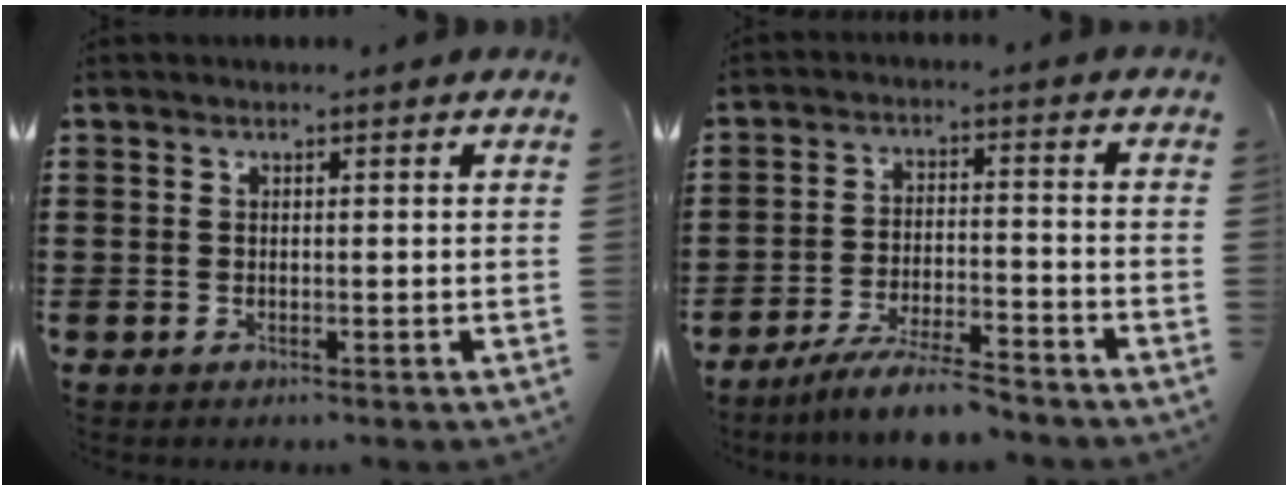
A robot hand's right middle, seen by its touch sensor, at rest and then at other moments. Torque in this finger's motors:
{"motor_torque": [0.81, -0.38, 0.17, 0.13]}